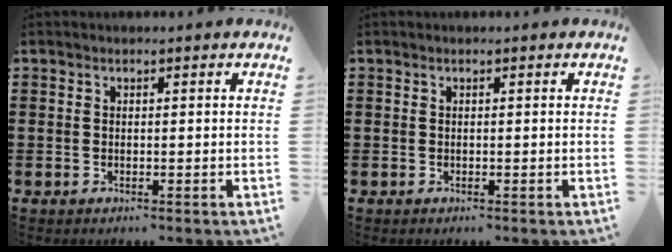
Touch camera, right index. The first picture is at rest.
{"total": 0.0}